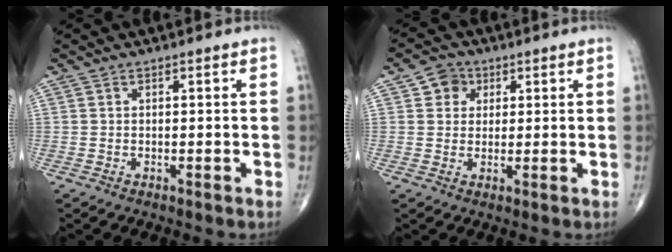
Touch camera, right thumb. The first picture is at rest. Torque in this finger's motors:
{"motor_torque": [-0.36, 0.45, -0.12, -0.04, 0.00]}